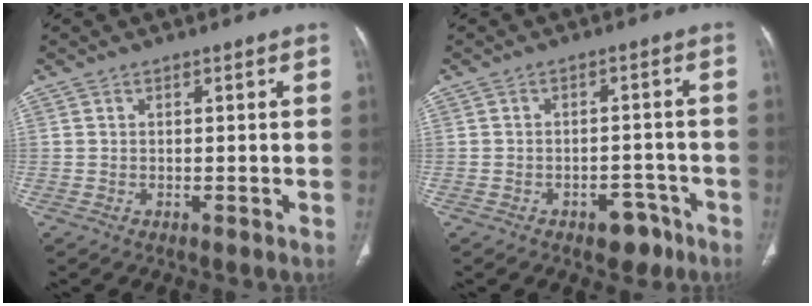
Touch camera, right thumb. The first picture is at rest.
{"total": 4.9, "force": [-3.2, 3.1, 2.2], "torque": [-0.004, 0.030, -0.038]}